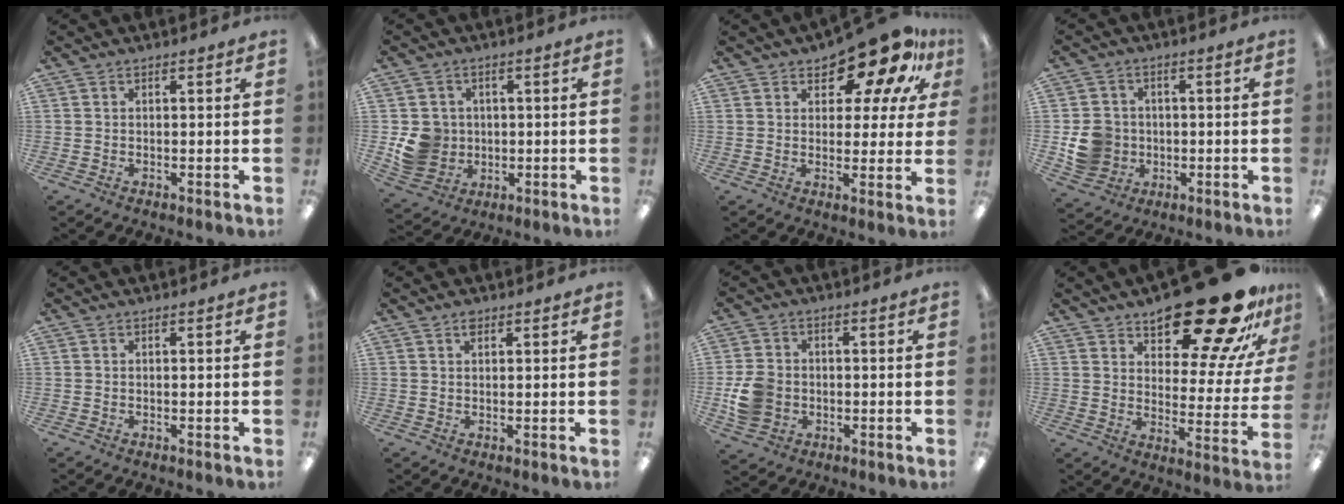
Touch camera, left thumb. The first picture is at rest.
{"total": 8.2, "force": [-0.2, 7.9, 2.3], "torque": [-0.055, 0.007, 0.003]}
{"total": 15.0, "force": [10.6, 6.7, 8.2], "torque": [-0.126, -0.070, 0.180]}
{"total": 8.4, "force": [-1.0, 8.0, 2.4], "torque": [-0.061, 0.013, -0.010]}
{"total": 0.0}
{"total": 1.5, "force": [1.1, 0.7, 0.7], "torque": [-0.008, -0.003, 0.019]}
{"total": 8.5, "force": [-1.4, 7.2, 4.2], "torque": [-0.084, 0.013, -0.023]}
{"total": 23.8, "force": [17.8, 8.3, 13.5], "torque": [-0.177, -0.119, 0.290]}